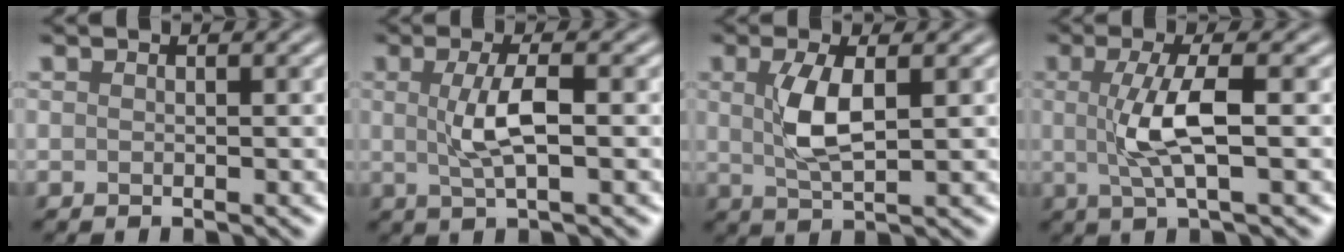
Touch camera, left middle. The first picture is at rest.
{"total": 3.6, "force": [0.2, 0.9, 3.5], "torque": [-0.075, 0.002, 0.004]}
{"total": 3.9, "force": [0.7, 1.4, 3.6], "torque": [-0.081, -0.001, 0.016]}
{"total": 4.7, "force": [0.1, 1.0, 4.6], "torque": [-0.094, 0.002, 0.004]}